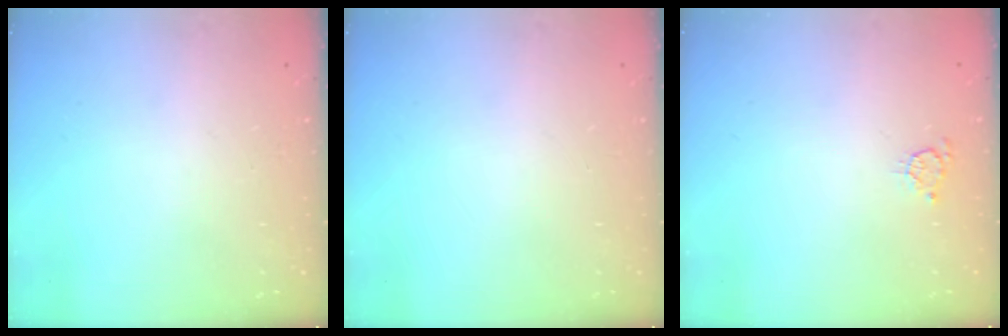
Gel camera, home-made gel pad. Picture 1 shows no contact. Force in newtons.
{"total": 0.0}
{"total": 3.6, "press": 3.6, "slide": 0.4}